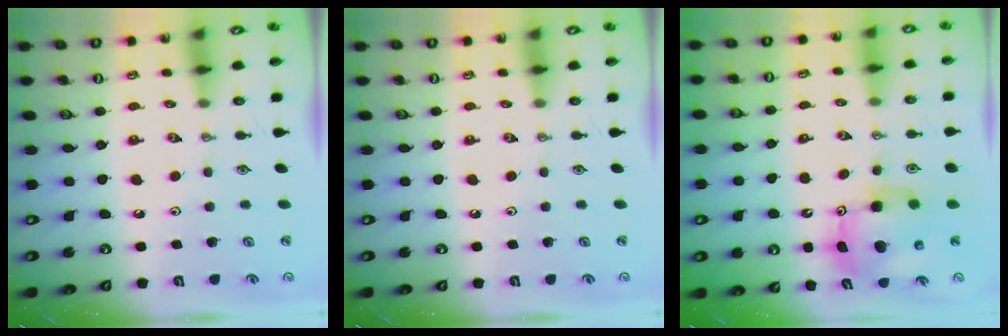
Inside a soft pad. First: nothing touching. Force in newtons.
{"total": 0.0}
{"total": 8.6, "press": 8.6, "slide": 1.0}